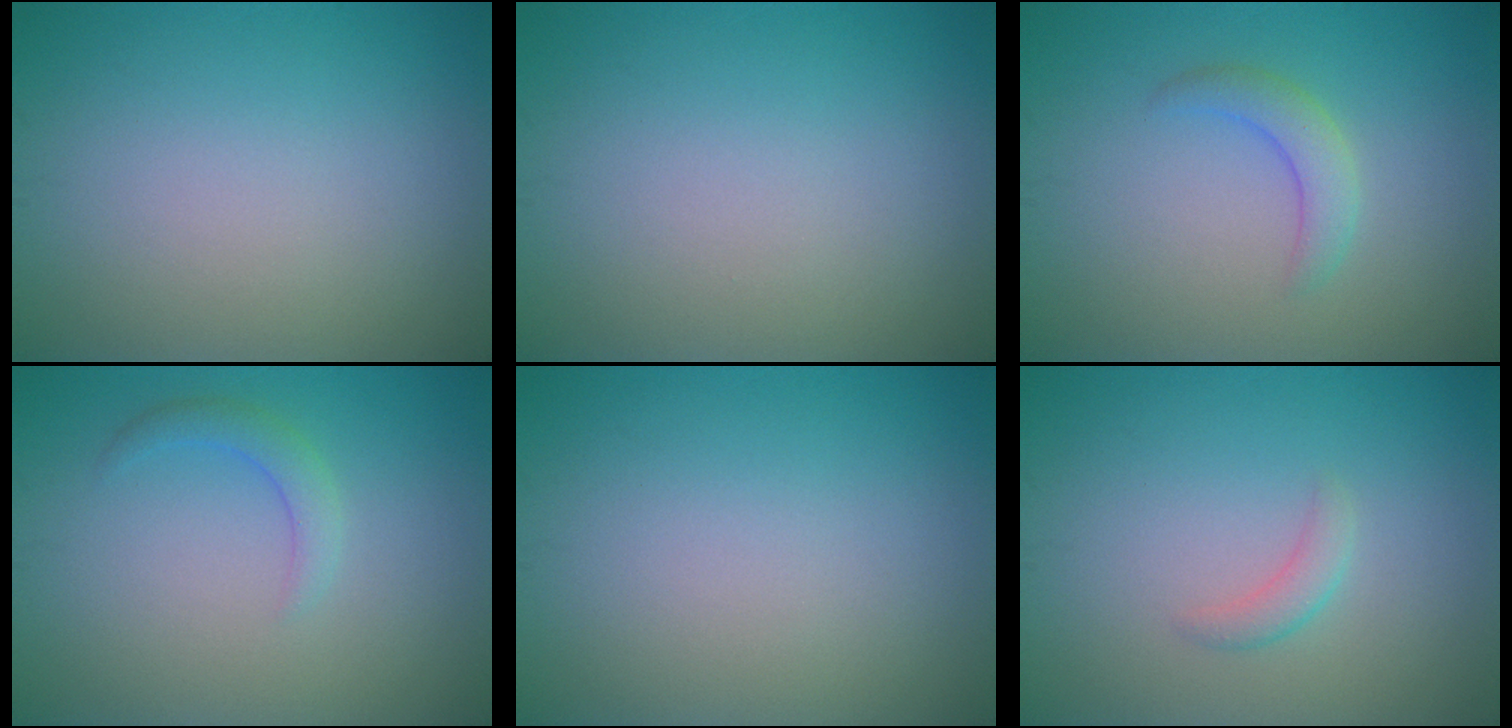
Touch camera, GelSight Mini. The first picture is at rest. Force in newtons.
{"total": 0.0}
{"total": 2.3, "press": 2.3, "slide": 0.2}
{"total": 1.7, "press": 1.7, "slide": 0.1}
{"total": 0.0}
{"total": 1.3, "press": 1.3, "slide": 0.1}